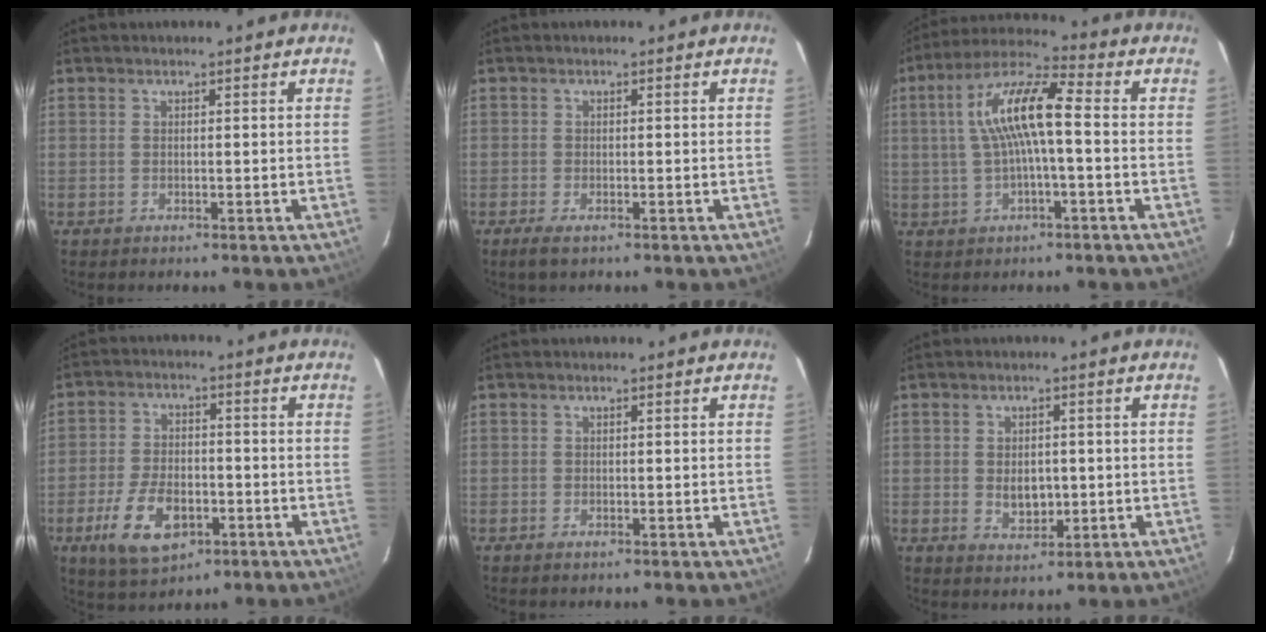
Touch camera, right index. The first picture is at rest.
{"total": 2.6, "force": [-1.7, 0.9, 1.8], "torque": [-0.038, -0.009, -0.030]}
{"total": 11.4, "force": [0.5, 2.4, 11.1], "torque": [-0.214, 0.024, 0.007]}
{"total": 11.3, "force": [-4.9, 6.1, 8.1], "torque": [-0.176, -0.005, -0.079]}
{"total": 0.5, "force": [-0.4, 0.3, 0.3], "torque": [-0.006, -0.002, -0.007]}
{"total": 4.7, "force": [-0.3, 3.3, 3.3], "torque": [-0.057, -0.005, 0.004]}